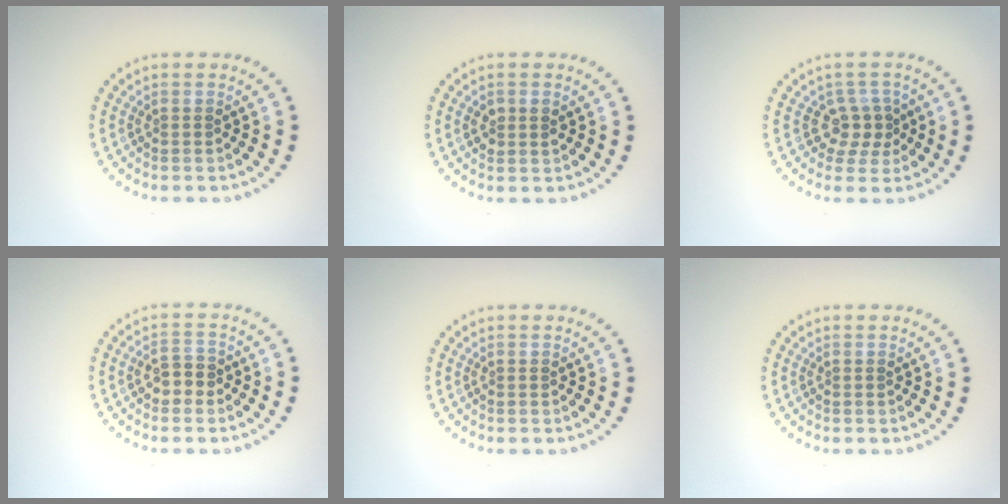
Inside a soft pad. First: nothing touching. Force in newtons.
{"total": 1.4, "press": 1.4, "slide": 0.2}
{"total": 2.5, "press": 2.0, "slide": 1.5}
{"total": 2.1, "press": 2.0, "slide": 0.4}
{"total": 0.0}
{"total": 0.0}